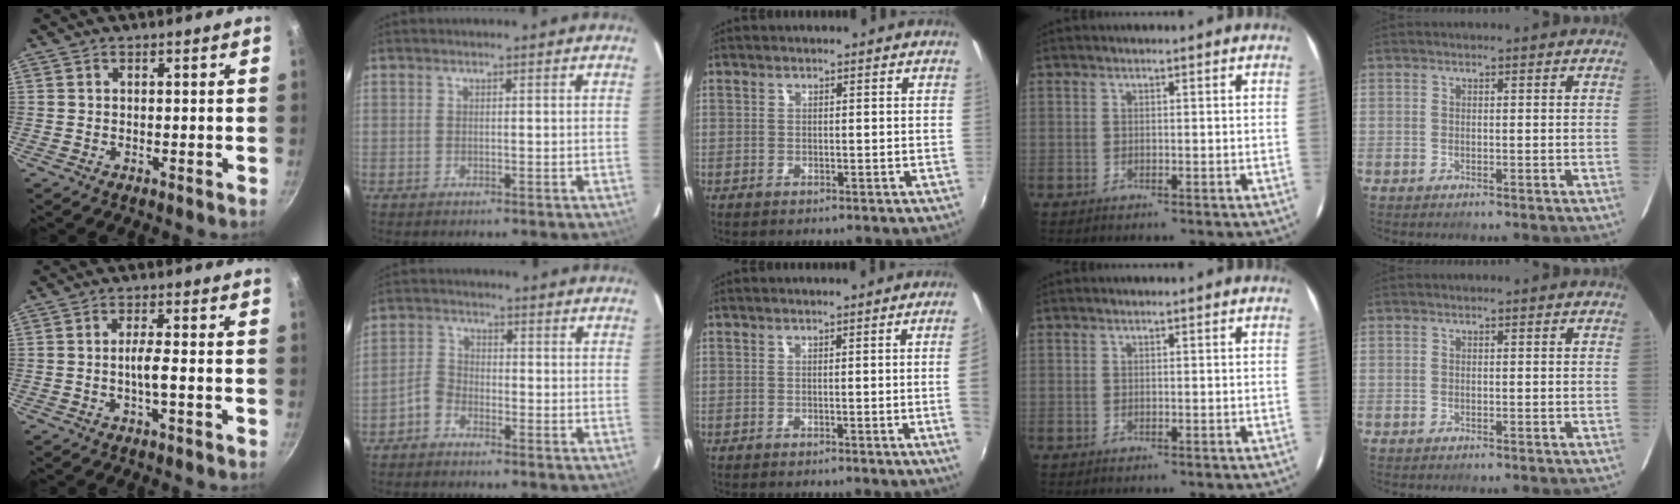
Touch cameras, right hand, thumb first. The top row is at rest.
{"thumb": {"total": 3.4, "force": [-1.1, 0.2, 3.2], "torque": [-0.063, 0.011, -0.024]}, "index": {"total": 3.1, "force": [-2.3, 1.8, 0.9], "torque": [-0.021, 0.012, -0.049]}, "middle": {"total": 3.1, "force": [-0.1, -1.5, 2.7], "torque": [-0.044, -0.011, 0.003]}}